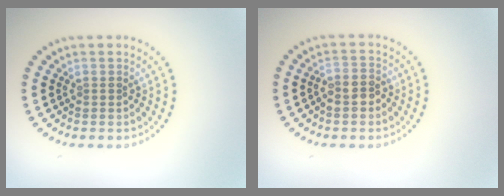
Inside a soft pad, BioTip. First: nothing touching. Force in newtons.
{"total": 1.7, "press": 1.5, "slide": 0.8}